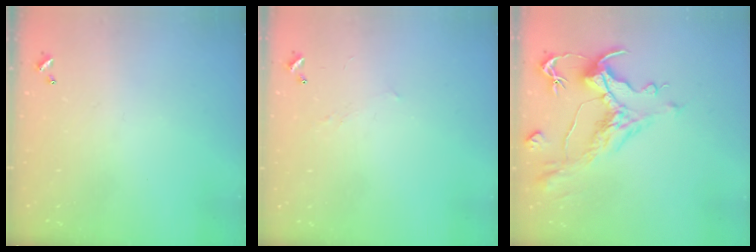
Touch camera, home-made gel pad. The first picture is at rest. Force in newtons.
{"total": 2.9, "press": 2.8, "slide": 0.4}
{"total": 2.6, "press": 2.1, "slide": 1.6}